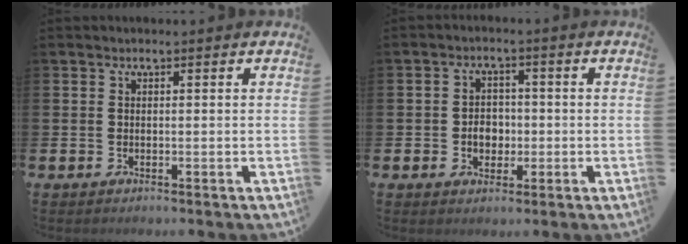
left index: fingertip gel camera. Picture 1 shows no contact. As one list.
[{"total": 3.3, "force": [-0.5, 2.6, 1.9], "torque": [-0.023, -0.002, -0.017]}]